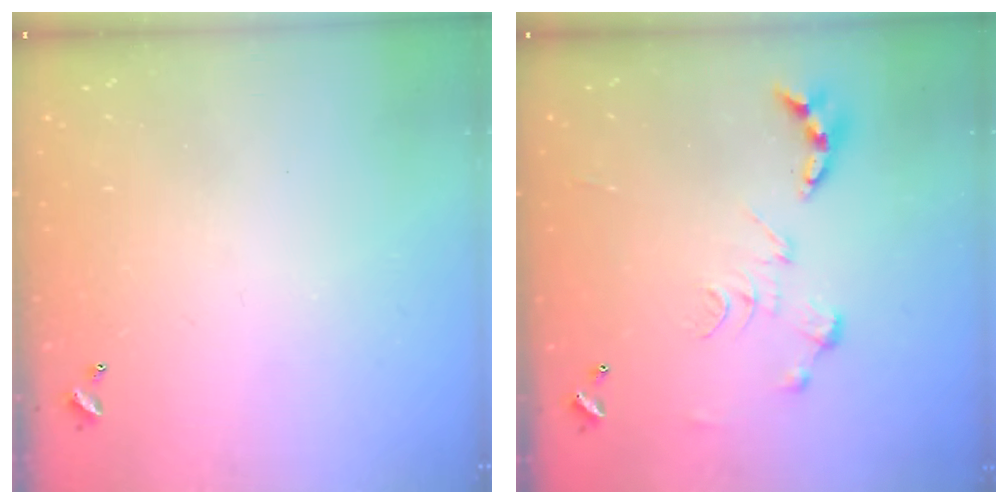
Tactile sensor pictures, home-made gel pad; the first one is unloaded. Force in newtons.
{"total": 0.0}